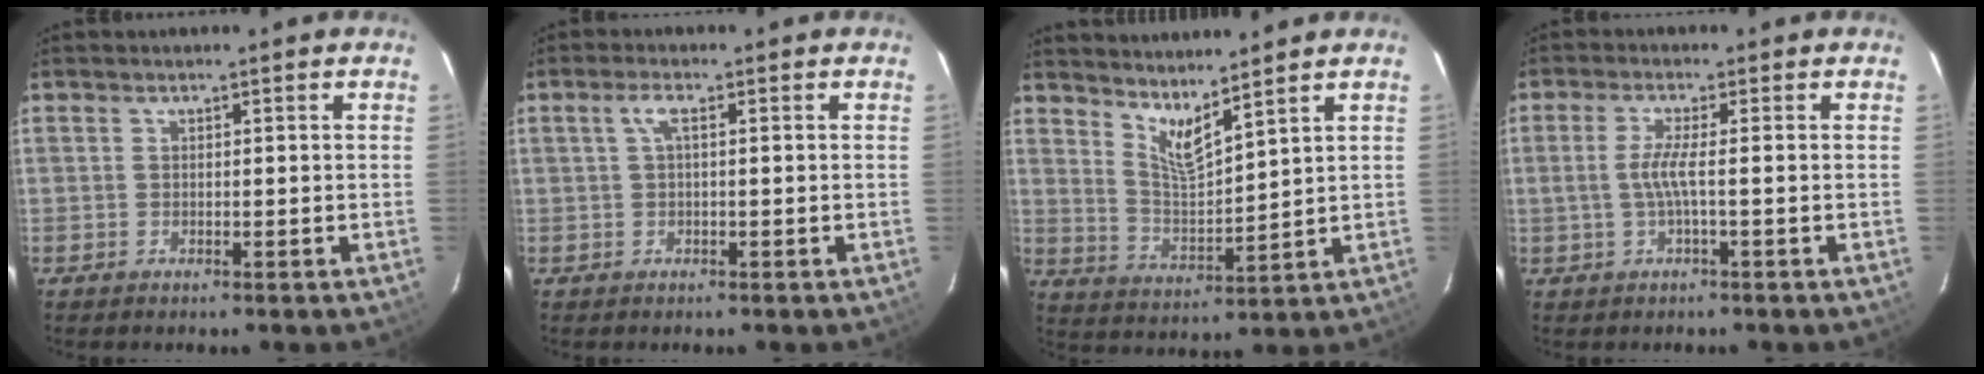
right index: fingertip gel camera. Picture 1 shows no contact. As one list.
[{"total": 2.2, "force": [0.4, 0.5, 2.1], "torque": [-0.041, 0.009, 0.007]}, {"total": 6.9, "force": [5.7, 0.5, 3.8], "torque": [-0.071, -0.015, 0.113]}, {"total": 3.6, "force": [-0.6, -0.3, 3.5], "torque": [-0.074, 0.000, -0.009]}]